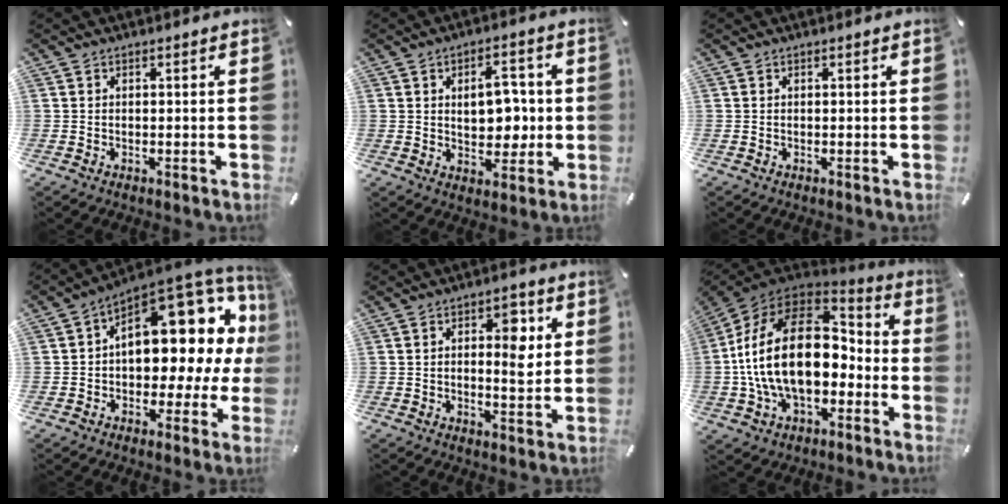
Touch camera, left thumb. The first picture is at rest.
{"total": 10.1, "force": [0.9, 6.6, 7.6], "torque": [-0.097, 0.003, 0.013]}
{"total": 0.0}
{"total": 17.6, "force": [6.9, 10.2, 12.6], "torque": [-0.141, -0.074, 0.111]}
{"total": 7.7, "force": [1.7, 3.8, 6.5], "torque": [-0.079, -0.008, 0.020]}
{"total": 25.4, "force": [-0.7, 16.4, 19.4], "torque": [-0.373, 0.020, -0.006]}